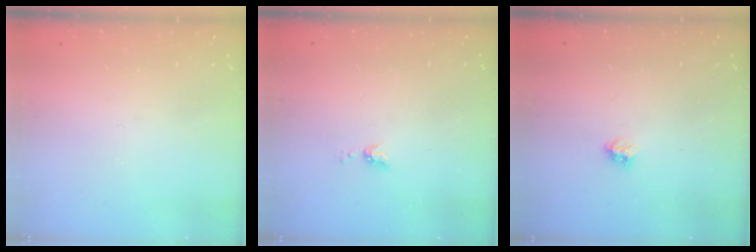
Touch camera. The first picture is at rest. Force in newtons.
{"total": 4.0, "press": 4.0, "slide": 0.5}
{"total": 2.8, "press": 2.8, "slide": 0.5}